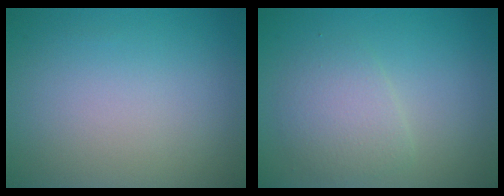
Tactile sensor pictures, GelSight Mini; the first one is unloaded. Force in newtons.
{"total": 2.8, "press": 2.8, "slide": 0.1}